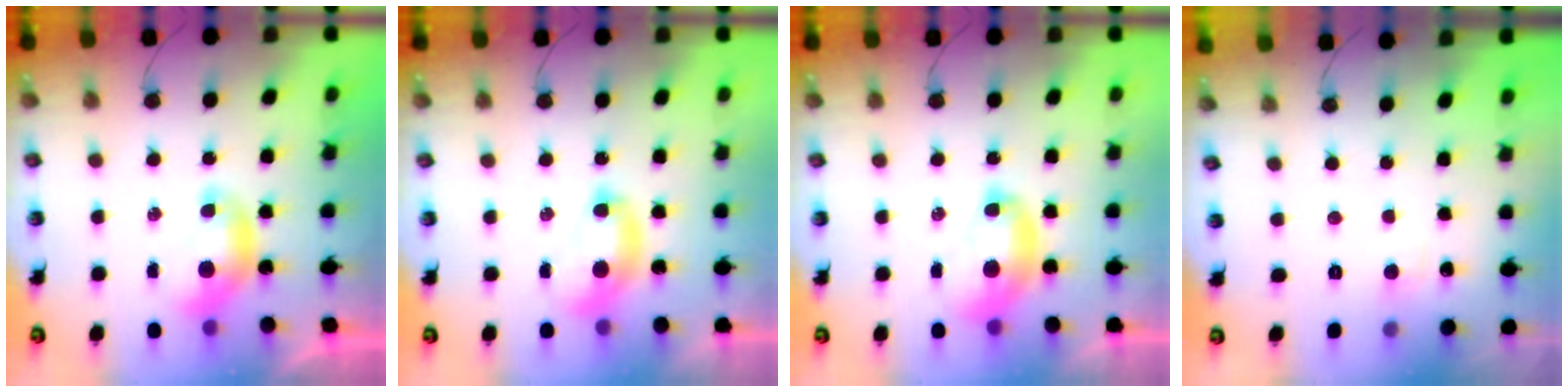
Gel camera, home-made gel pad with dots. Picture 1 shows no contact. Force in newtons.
{"total": 2.5, "press": 2.5, "slide": 0.2}
{"total": 3.2, "press": 3.2, "slide": 0.2}
{"total": 2.7, "press": 2.7, "slide": 0.3}